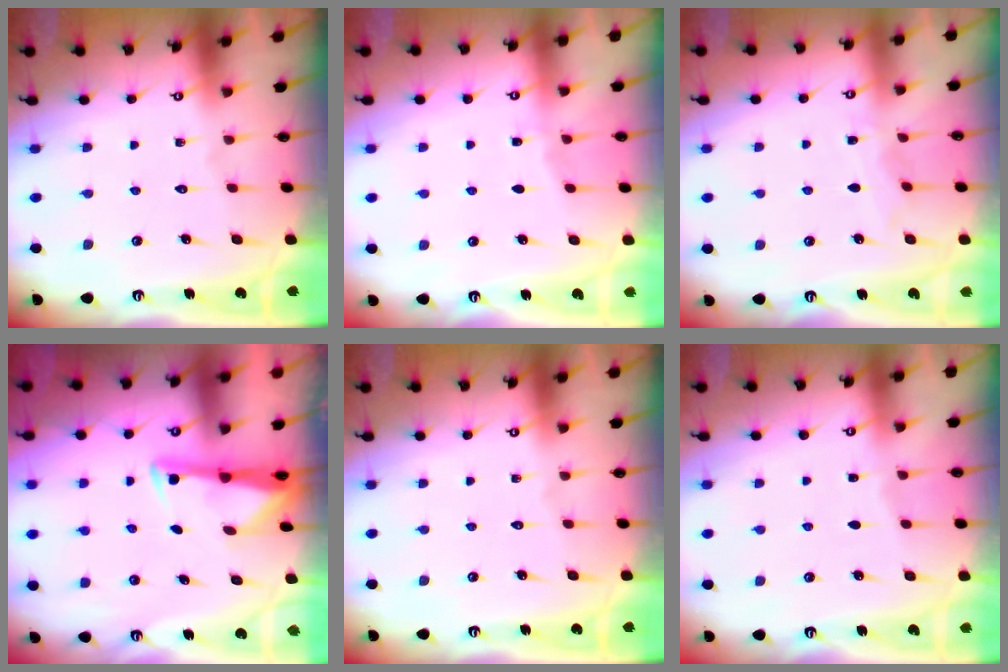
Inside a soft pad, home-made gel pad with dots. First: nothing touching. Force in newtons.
{"total": 3.1, "press": 3.1, "slide": 0.4}
{"total": 4.7, "press": 4.7, "slide": 0.6}
{"total": 3.1, "press": 3.1, "slide": 0.5}
{"total": 0.0}
{"total": 2.5, "press": 2.5, "slide": 0.4}